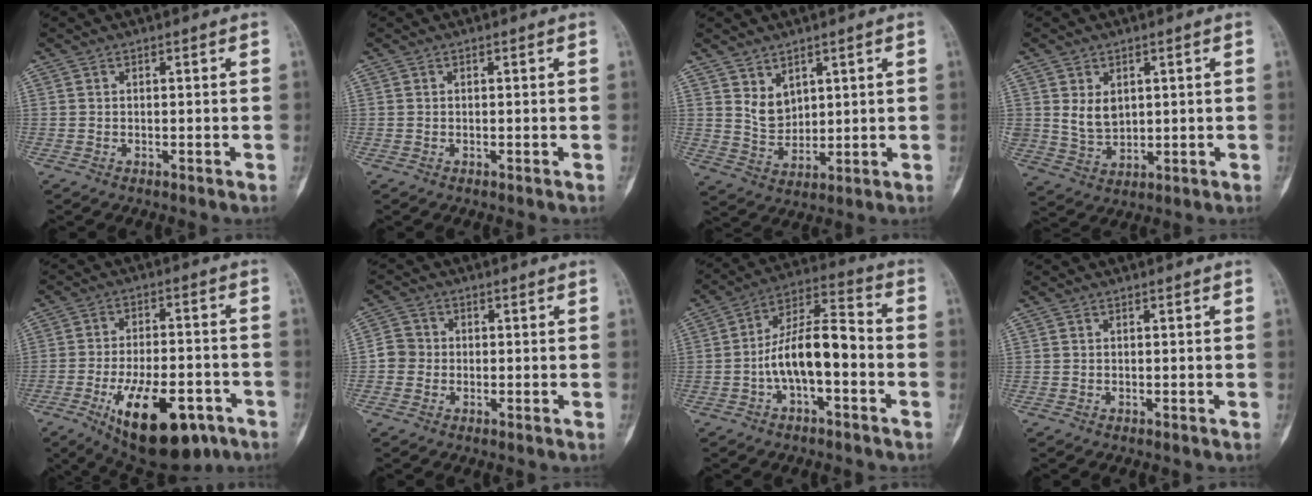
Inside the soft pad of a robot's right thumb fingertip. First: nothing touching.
{"total": 0.0}
{"total": 5.4, "force": [2.8, 3.7, 2.6], "torque": [-0.029, -0.029, 0.066]}
{"total": 5.7, "force": [1.7, 4.2, 3.5], "torque": [-0.047, -0.019, 0.046]}
{"total": 19.1, "force": [-9.0, 8.6, 14.5], "torque": [-0.217, 0.027, -0.124]}
{"total": 3.6, "force": [-0.6, 3.4, 1.0], "torque": [-0.004, 0.008, -0.021]}
{"total": 12.6, "force": [-2.9, 5.4, 11.0], "torque": [-0.191, 0.051, -0.056]}
{"total": 0.0}